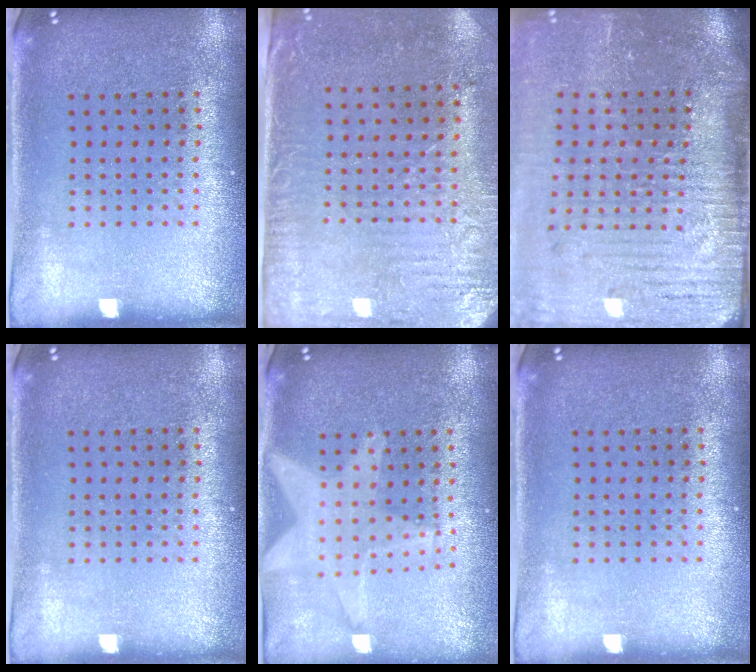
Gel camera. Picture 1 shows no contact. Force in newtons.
{"total": 3.1, "press": 2.5, "slide": 1.8}
{"total": 5.2, "press": 4.3, "slide": 2.9}
{"total": 0.0}
{"total": 1.3, "press": 1.3, "slide": 0.5}
{"total": 0.0}